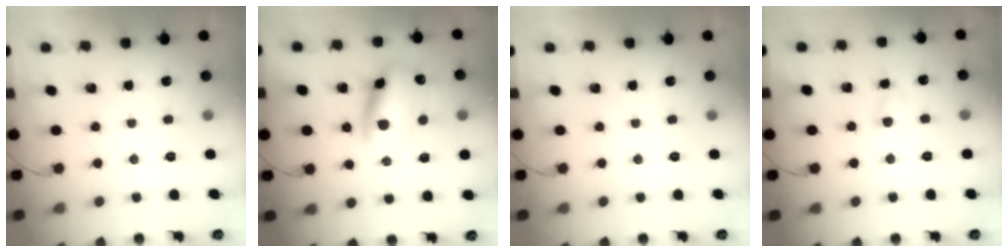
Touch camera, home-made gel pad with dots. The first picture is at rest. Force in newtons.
{"total": 12.6, "press": 12.3, "slide": 2.9}
{"total": 0.0}
{"total": 3.9, "press": 3.7, "slide": 1.3}